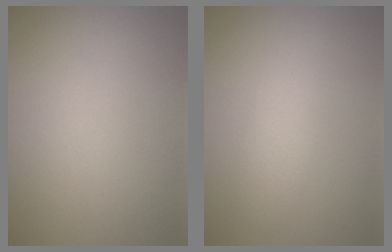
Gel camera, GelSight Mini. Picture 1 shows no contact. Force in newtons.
{"total": 2.0, "press": 2.0, "slide": 0.1}